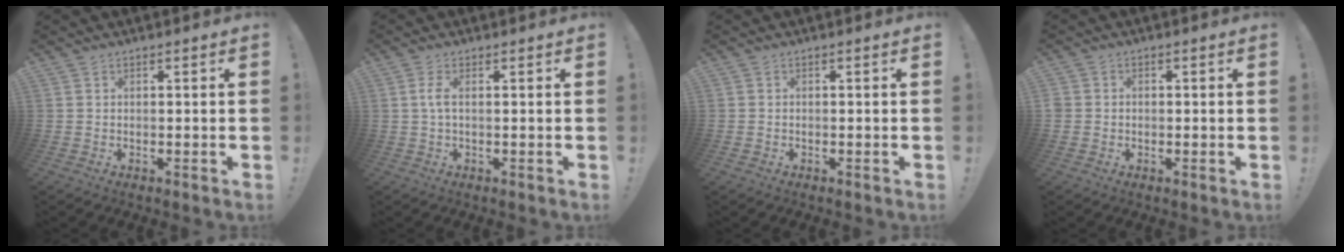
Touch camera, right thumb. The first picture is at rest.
{"total": 2.9, "force": [0.6, 0.8, 2.7], "torque": [-0.051, 0.000, 0.009]}
{"total": 0.0}
{"total": 1.8, "force": [-0.4, 1.6, 0.8], "torque": [-0.014, 0.006, -0.005]}